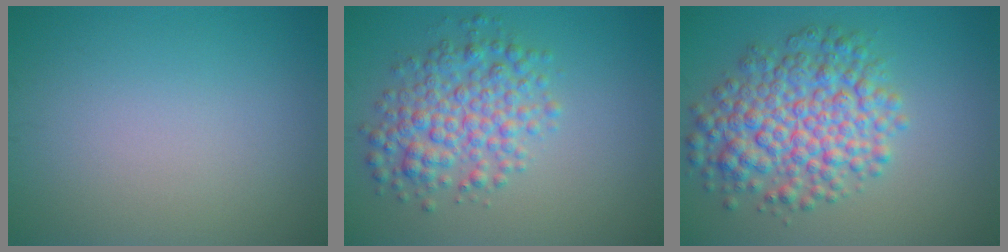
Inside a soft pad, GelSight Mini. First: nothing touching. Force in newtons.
{"total": 5.0, "press": 5.0, "slide": 0.0}
{"total": 7.4, "press": 7.4, "slide": 0.2}